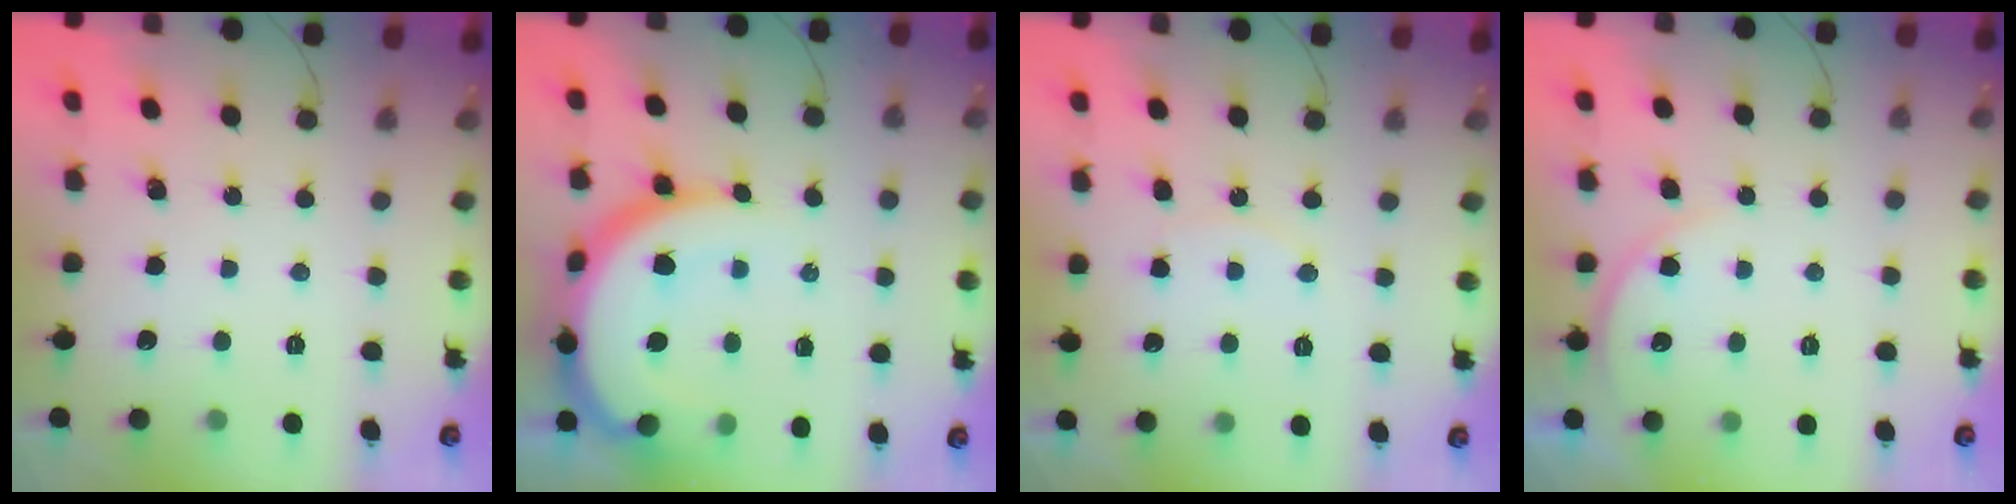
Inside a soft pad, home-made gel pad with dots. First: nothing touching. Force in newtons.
{"total": 16.4, "press": 16.4, "slide": 1.5}
{"total": 6.3, "press": 6.3, "slide": 0.2}
{"total": 4.7, "press": 4.6, "slide": 0.6}